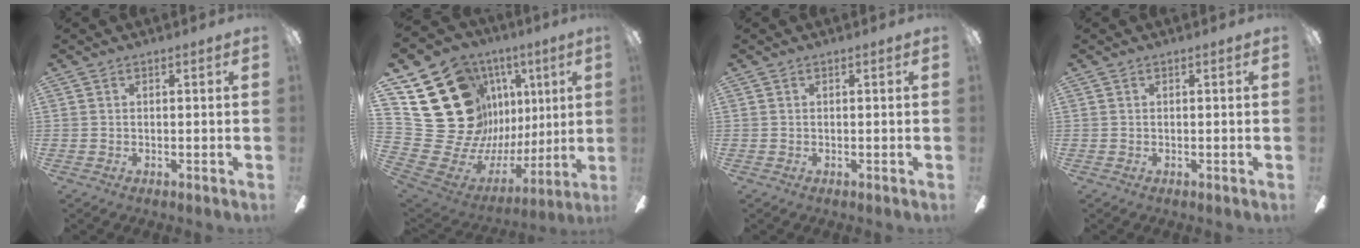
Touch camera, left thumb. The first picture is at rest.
{"total": 28.5, "force": [10.2, 22.4, 14.3], "torque": [-0.251, -0.093, 0.268]}
{"total": 0.0}
{"total": 0.0}